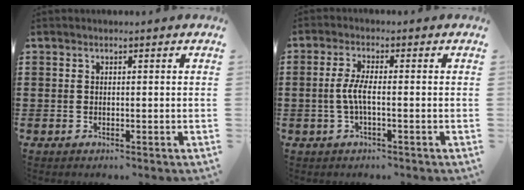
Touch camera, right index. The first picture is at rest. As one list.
[{"total": 3.9, "force": [-0.6, 0.5, 3.8], "torque": [-0.099, -0.010, -0.024]}]